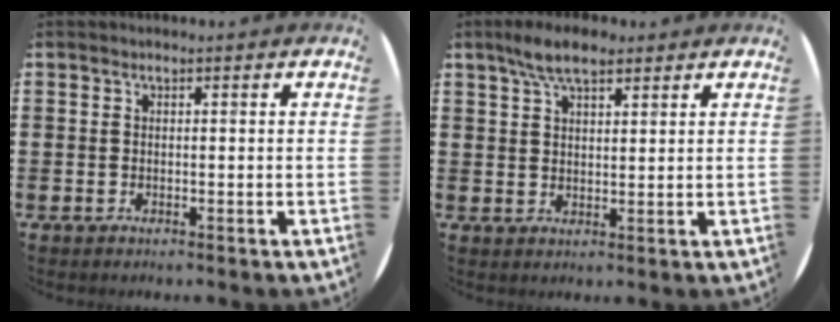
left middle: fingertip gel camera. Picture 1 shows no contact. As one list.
[{"total": 5.6, "force": [4.0, 2.1, 3.3], "torque": [-0.064, 0.001, 0.072]}]